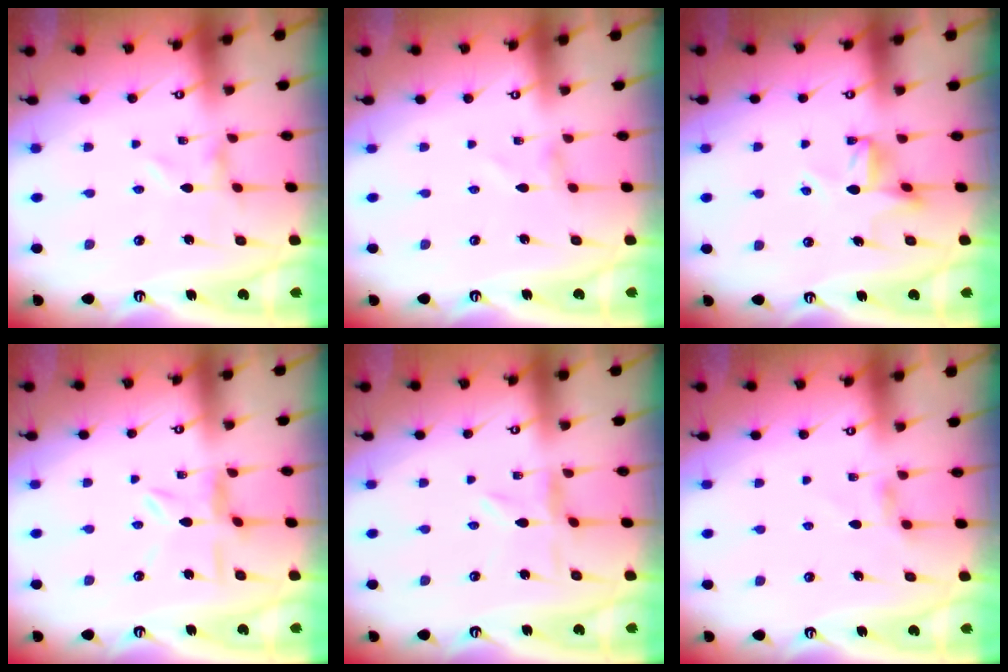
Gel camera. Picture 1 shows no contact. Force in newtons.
{"total": 1.4, "press": 1.4, "slide": 0.1}
{"total": 7.2, "press": 7.2, "slide": 0.6}
{"total": 6.3, "press": 6.3, "slide": 0.7}
{"total": 0.7, "press": 0.7, "slide": 0.2}
{"total": 2.4, "press": 2.4, "slide": 0.4}